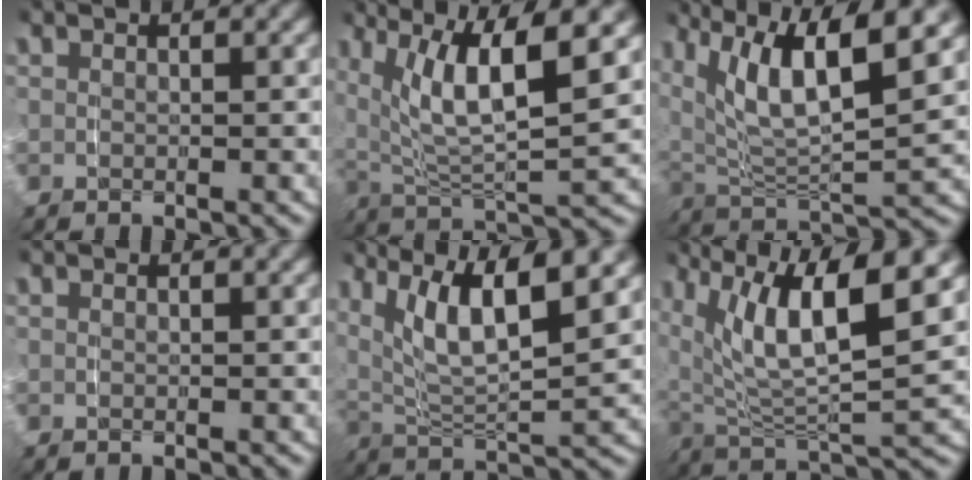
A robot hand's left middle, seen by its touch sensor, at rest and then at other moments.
{"total": 9.2, "force": [2.2, 4.8, 7.6], "torque": [-0.131, 0.003, 0.031]}
{"total": 9.8, "force": [2.7, 5.4, 7.8], "torque": [-0.141, -0.005, 0.044]}
{"total": 0.0}
{"total": 8.8, "force": [2.6, 5.1, 6.7], "torque": [-0.121, 0.004, 0.036]}
{"total": 10.7, "force": [2.3, 5.6, 8.8], "torque": [-0.155, -0.007, 0.038]}